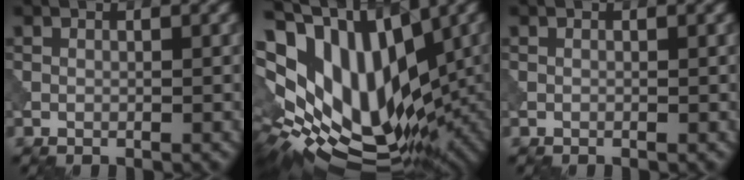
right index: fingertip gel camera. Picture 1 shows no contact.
{"total": 17.6, "force": [3.5, 10.0, 14.0], "torque": [-0.226, -0.009, 0.105]}
{"total": 0.0}